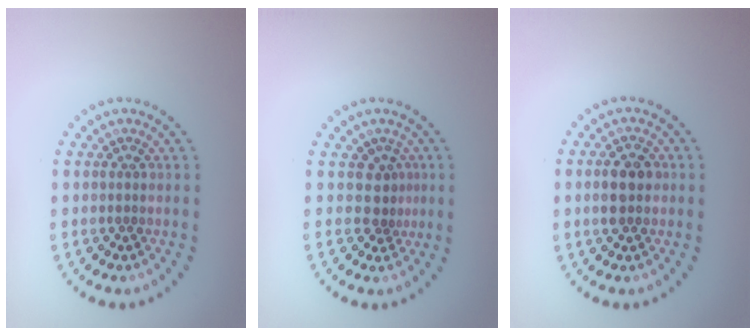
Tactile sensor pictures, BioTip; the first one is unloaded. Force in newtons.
{"total": 1.8, "press": 1.2, "slide": 1.4}
{"total": 3.1, "press": 3.1, "slide": 0.2}